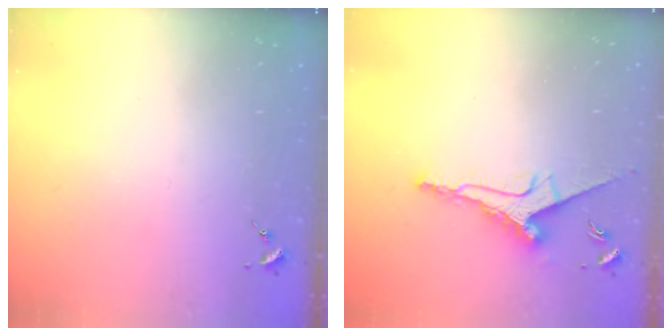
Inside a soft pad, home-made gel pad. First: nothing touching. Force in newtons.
{"total": 9.6, "press": 9.6, "slide": 1.0}